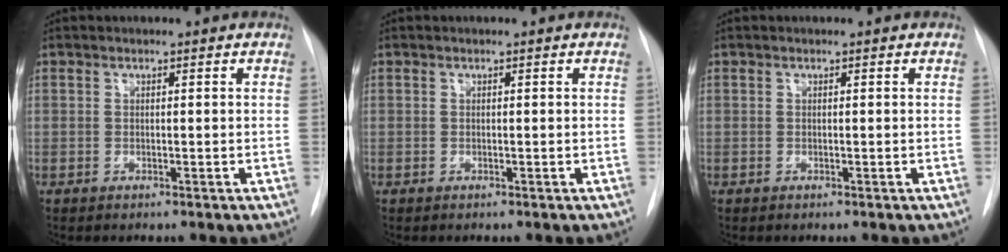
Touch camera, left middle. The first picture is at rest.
{"total": 0.0}
{"total": 0.0}